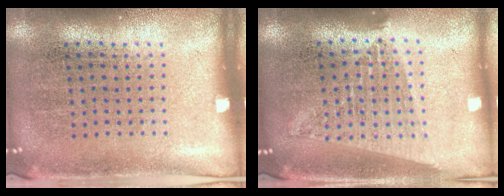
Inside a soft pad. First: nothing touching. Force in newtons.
{"total": 1.7, "press": 1.6, "slide": 0.7}